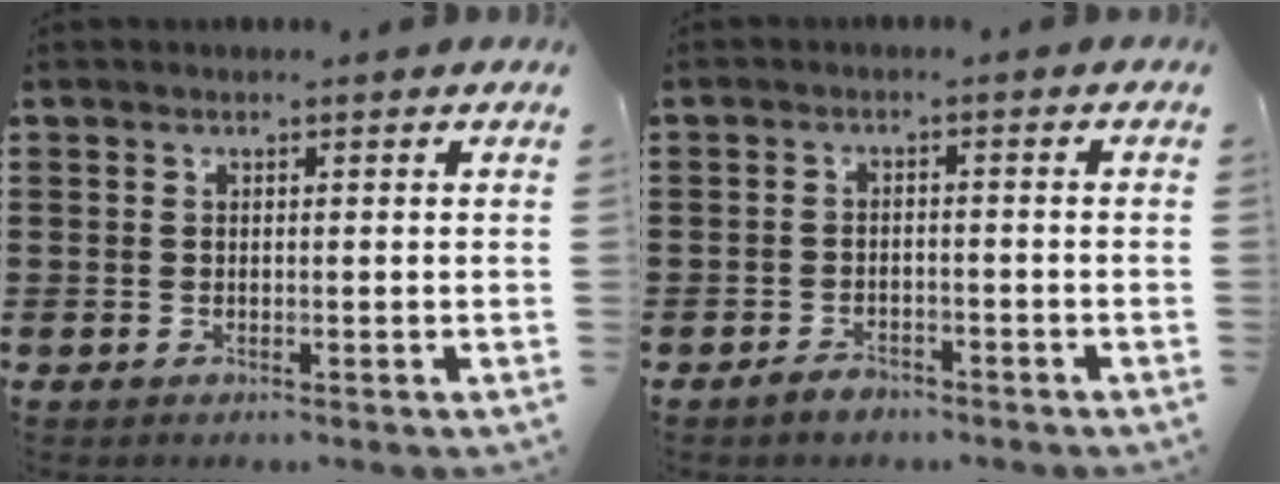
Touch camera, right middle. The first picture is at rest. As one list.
[{"total": 2.2, "force": [-1.9, 0.9, 0.5], "torque": [-0.013, 0.005, -0.040]}]